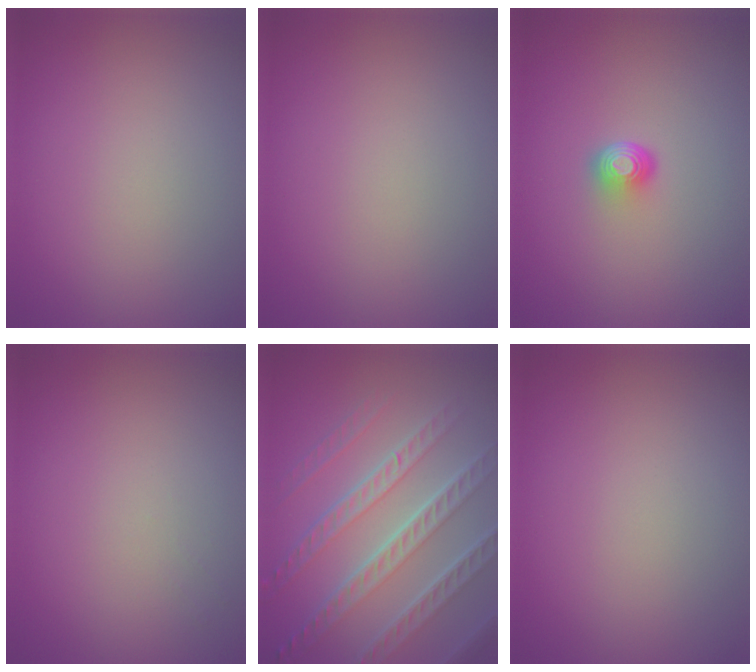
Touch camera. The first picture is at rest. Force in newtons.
{"total": 0.0}
{"total": 2.0, "press": 1.3, "slide": 1.6}
{"total": 0.6, "press": 0.5, "slide": 0.3}
{"total": 7.6, "press": 5.3, "slide": 5.5}
{"total": 0.0}